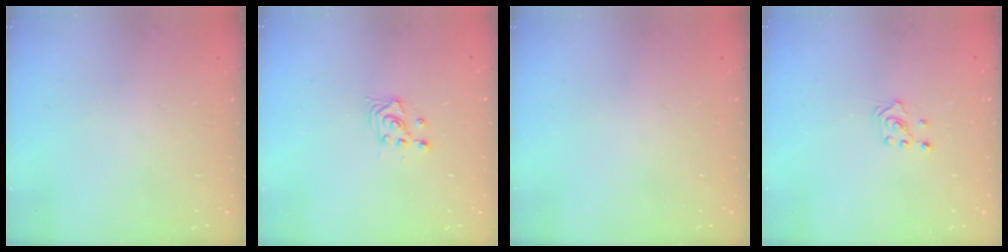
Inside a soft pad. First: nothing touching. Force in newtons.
{"total": 3.4, "press": 3.4, "slide": 0.4}
{"total": 0.0}
{"total": 2.1, "press": 1.8, "slide": 0.9}